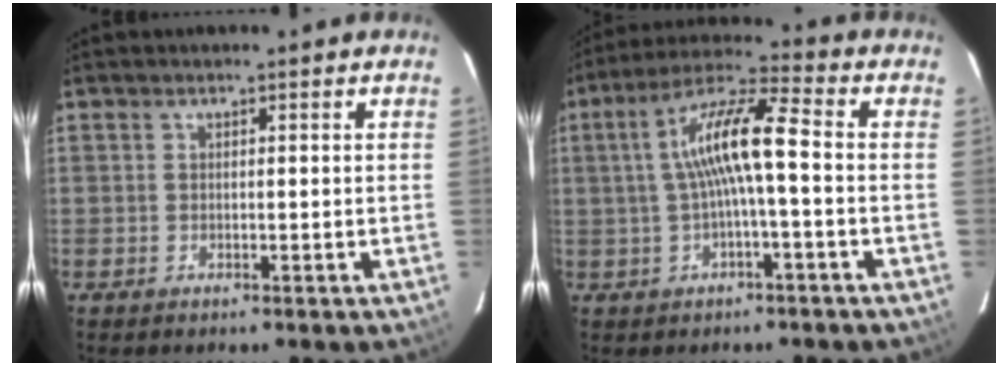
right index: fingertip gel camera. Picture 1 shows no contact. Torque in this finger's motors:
{"motor_torque": [0.91, -0.34, 0.92, 0.17]}